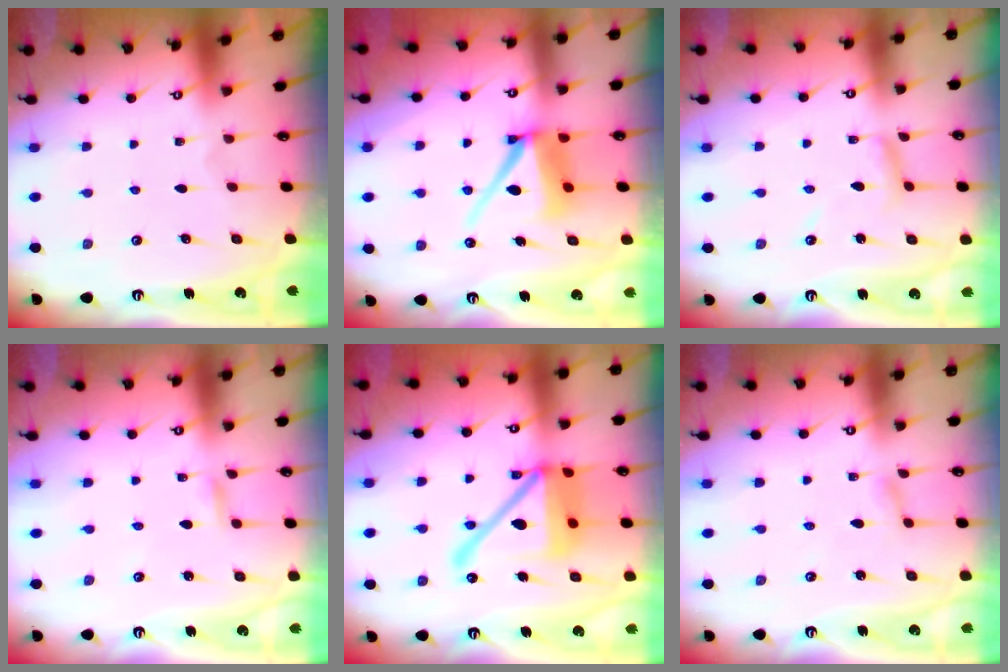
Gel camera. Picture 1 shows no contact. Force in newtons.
{"total": 9.9, "press": 9.8, "slide": 1.2}
{"total": 6.0, "press": 6.0, "slide": 0.4}
{"total": 1.6, "press": 1.6, "slide": 0.1}
{"total": 19.5, "press": 19.3, "slide": 2.7}
{"total": 2.0, "press": 1.9, "slide": 0.3}